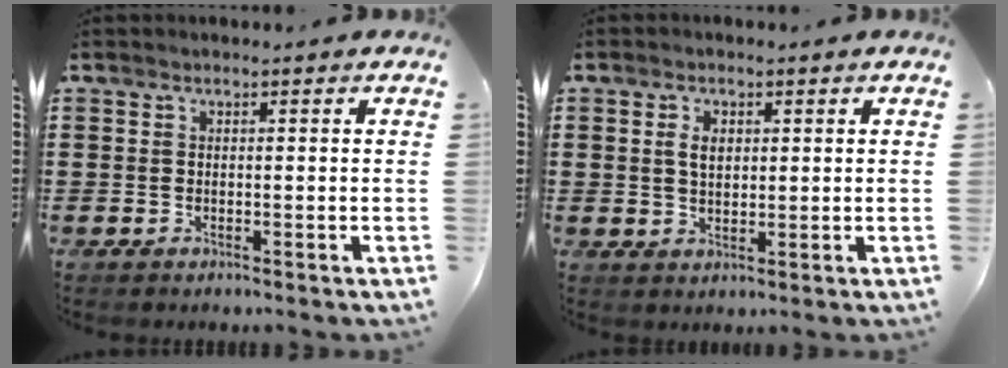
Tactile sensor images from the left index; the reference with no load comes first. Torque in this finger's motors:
{"motor_torque": [0.25, -0.04, 0.12, -0.02]}